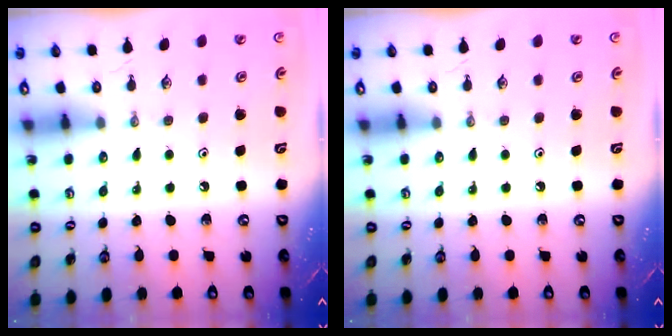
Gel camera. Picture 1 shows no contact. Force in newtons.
{"total": 0.0}